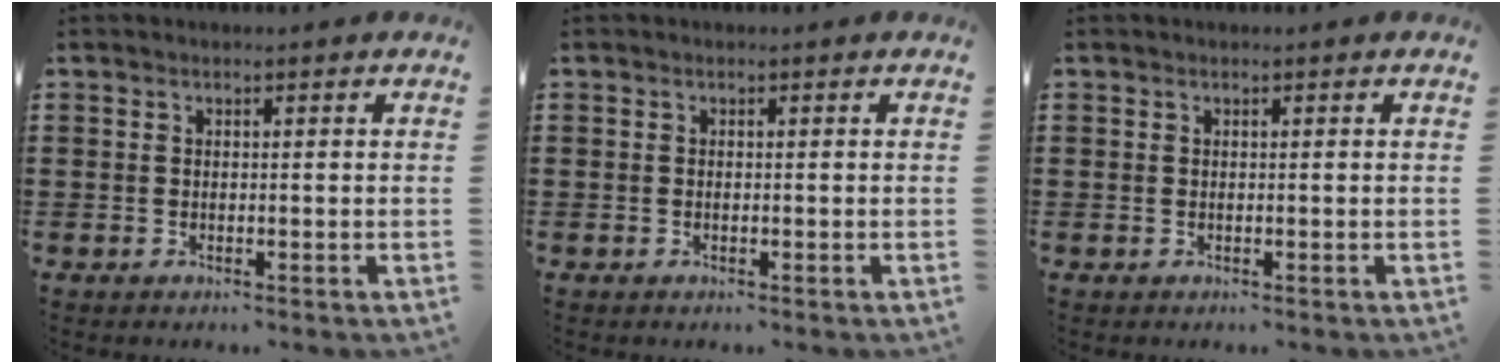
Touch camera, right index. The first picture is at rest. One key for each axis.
{"total": 0.0}
{"total": 0.0}